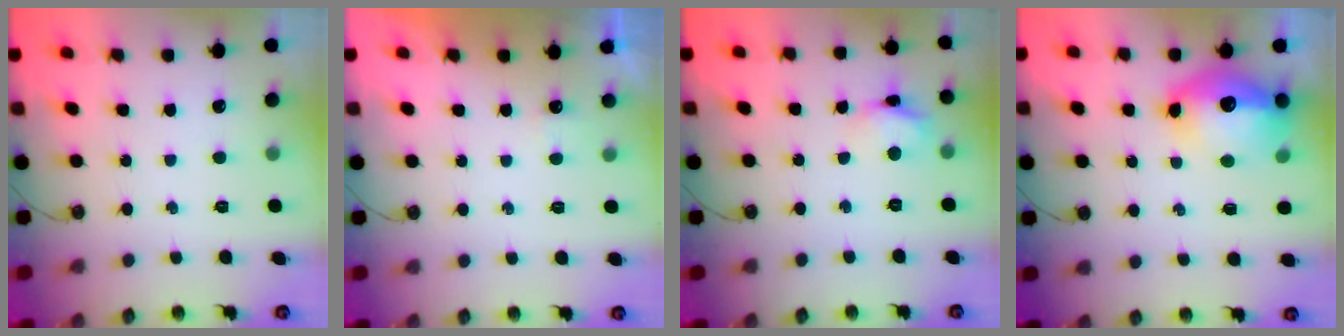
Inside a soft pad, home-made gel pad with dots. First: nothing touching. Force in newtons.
{"total": 2.2, "press": 2.1, "slide": 0.4}
{"total": 7.1, "press": 7.1, "slide": 0.5}
{"total": 16.3, "press": 16.2, "slide": 1.6}